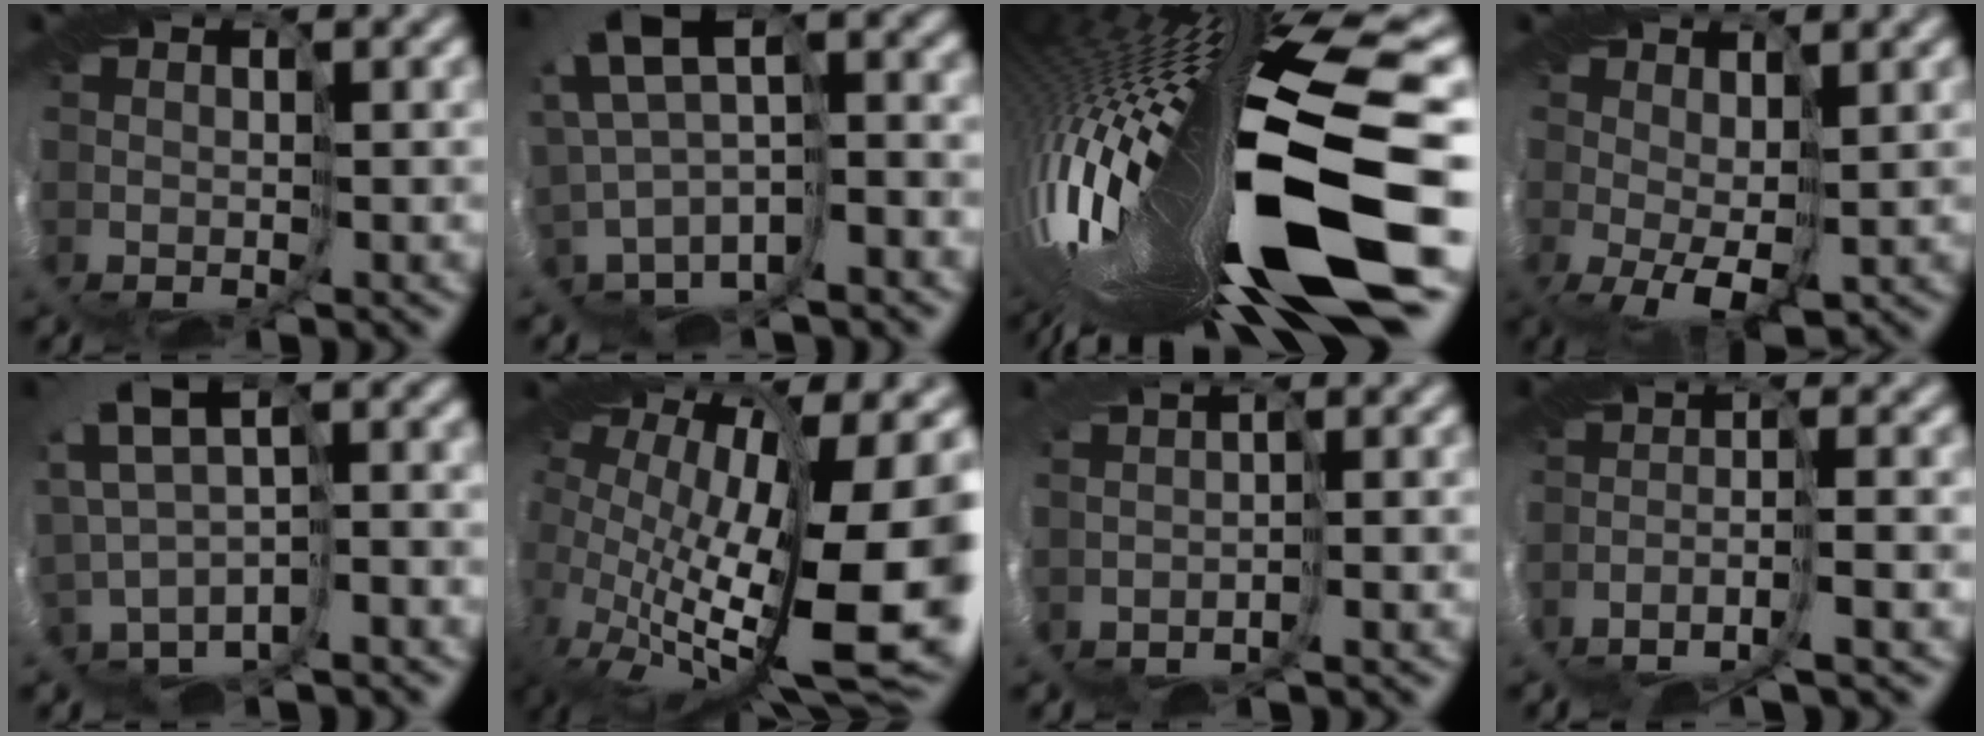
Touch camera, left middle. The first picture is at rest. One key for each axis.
{"total": 4.9, "fx": 1.2, "fy": 1.7, "fz": 4.4, "tx": -0.102, "ty": 0.024, "tz": 0.027}
{"total": 16.8, "fx": -4.4, "fy": 1.6, "fz": 16.2, "tx": -0.282, "ty": -0.022, "tz": -0.064}
{"total": 2.8, "fx": -0.6, "fy": 1.9, "fz": 1.9, "tx": -0.058, "ty": -0.013, "tz": -0.004}
{"total": 3.5, "fx": 1.5, "fy": 0.6, "fz": 3.2, "tx": -0.059, "ty": 0.027, "tz": 0.026}
{"total": 14.2, "fx": -1.5, "fy": 5.2, "fz": 13.1, "tx": -0.215, "ty": -0.045, "tz": -0.006}
{"total": 1.4, "fx": -0.1, "fy": 0.8, "fz": 1.2, "tx": -0.028, "ty": 0.014, "tz": -0.008}
{"total": 3.3, "fx": -2.9, "fy": -0.6, "fz": 1.3, "tx": -0.031, "ty": 0.004, "tz": -0.068}